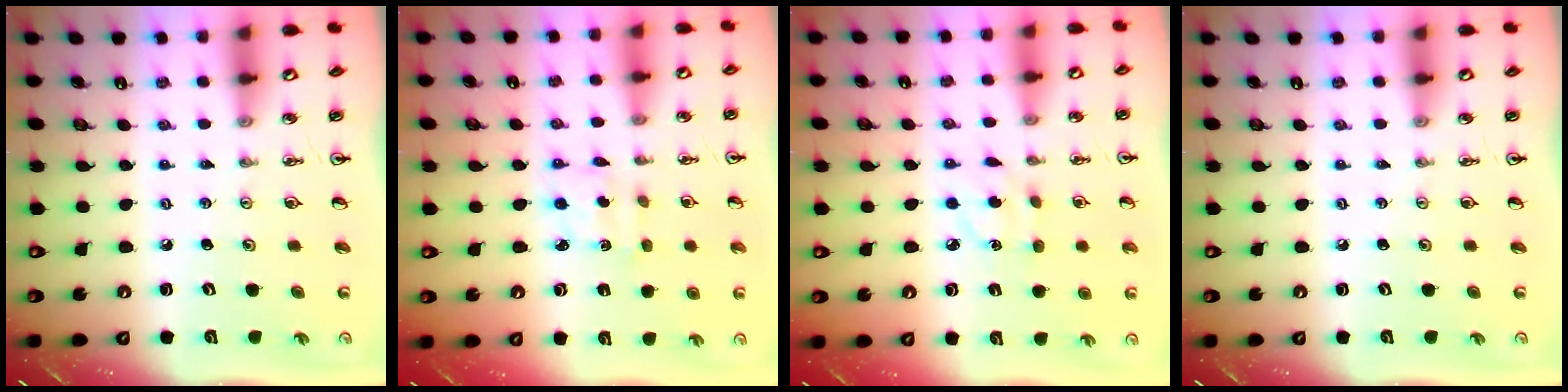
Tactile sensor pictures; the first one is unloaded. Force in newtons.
{"total": 2.6, "press": 2.6, "slide": 0.6}
{"total": 5.1, "press": 5.1, "slide": 0.6}
{"total": 0.0}